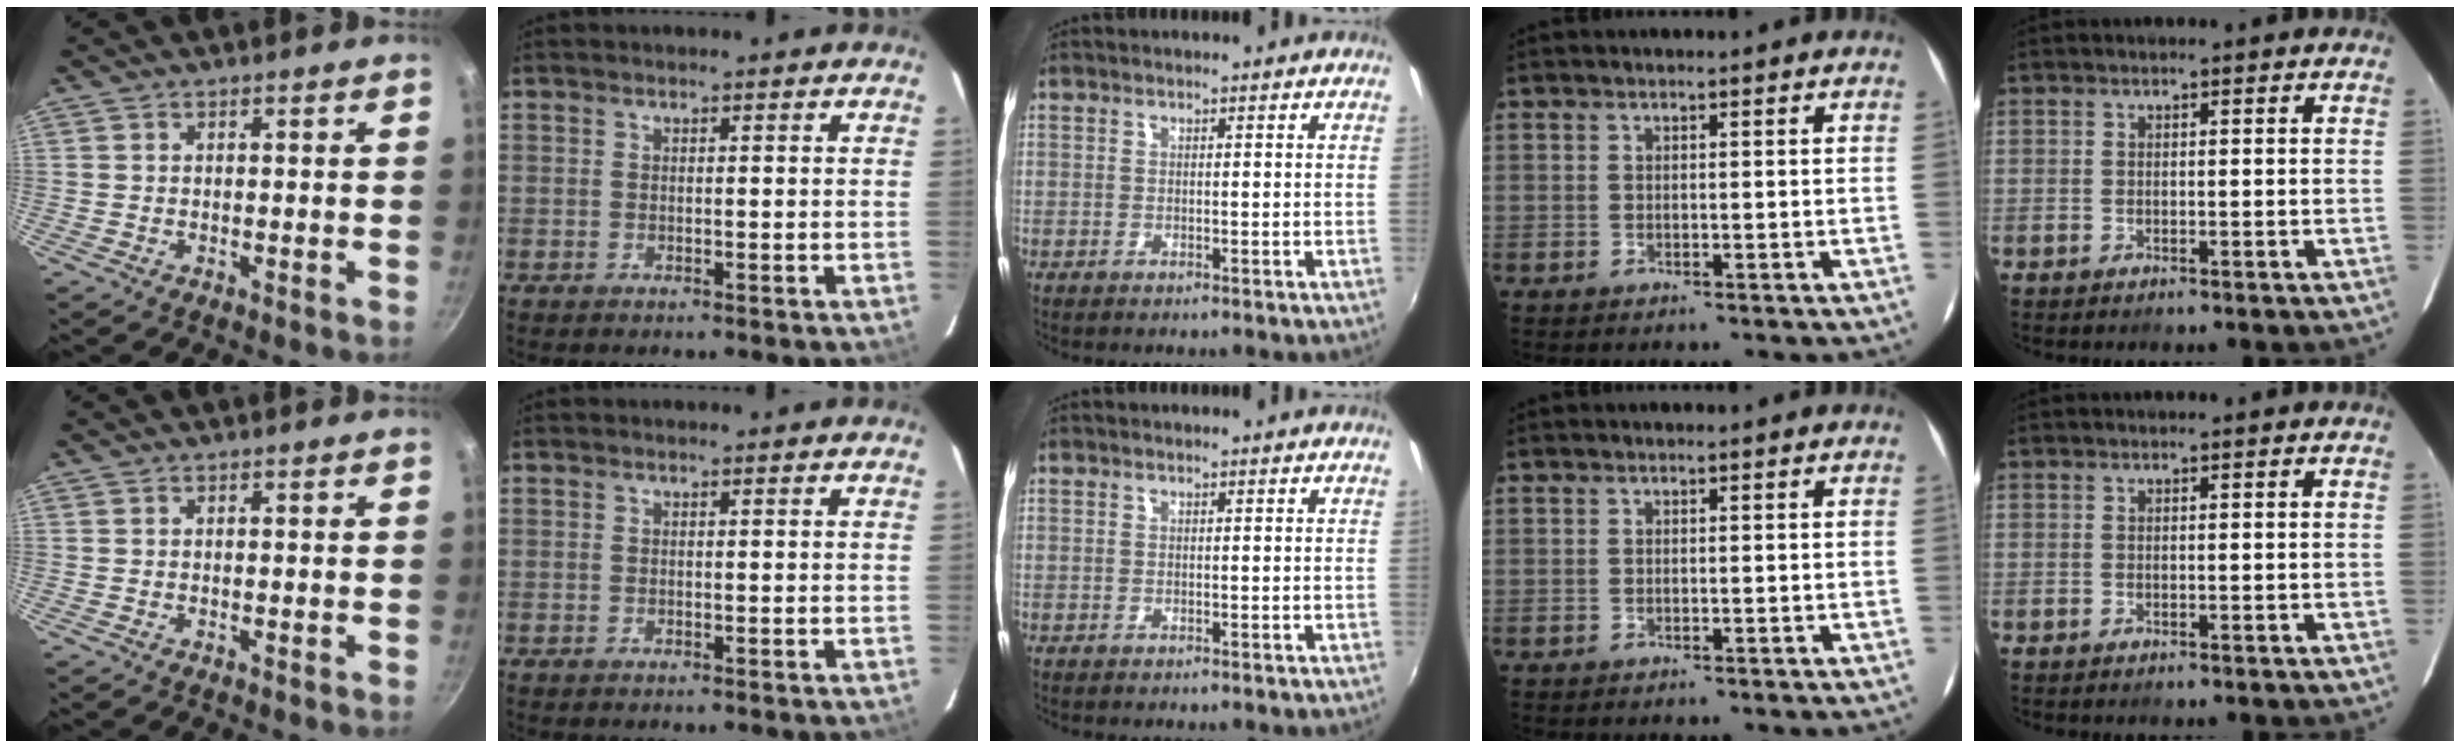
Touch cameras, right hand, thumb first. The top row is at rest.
{}